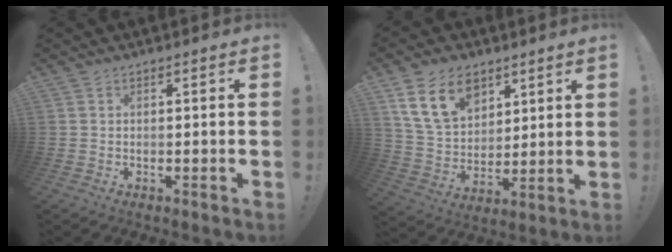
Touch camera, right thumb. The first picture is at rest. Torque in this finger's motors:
{"motor_torque": [0.28, 0.43, 0.90, 0.39, 0.31]}